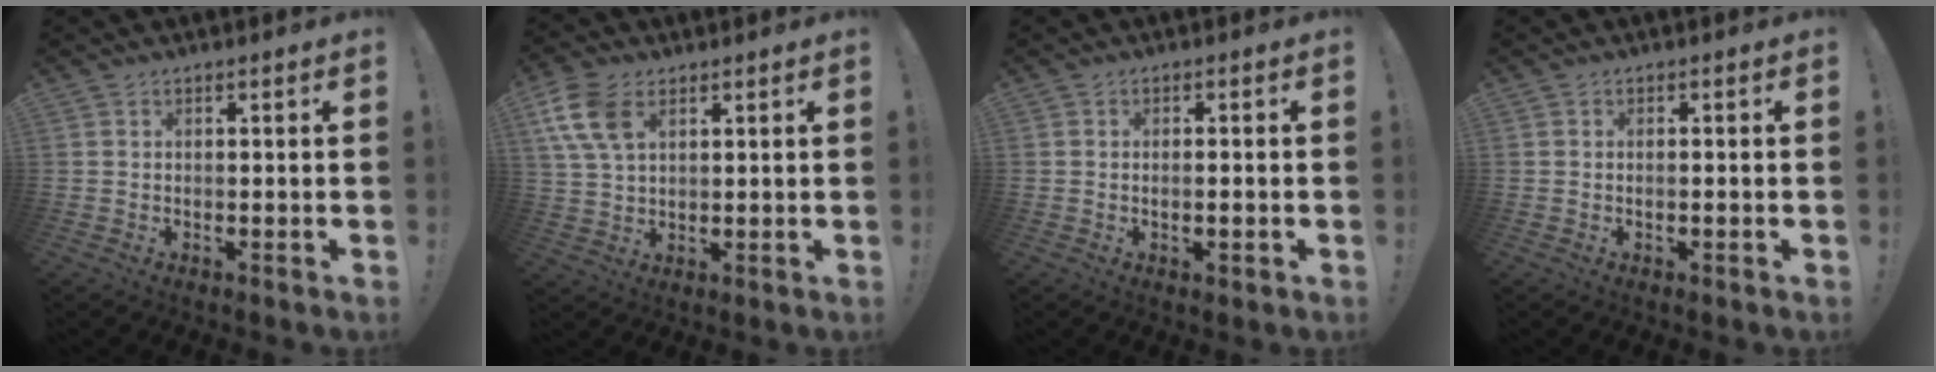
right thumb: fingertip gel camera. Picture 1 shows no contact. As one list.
[{"total": 10.8, "force": [4.8, 6.7, 7.0], "torque": [-0.140, -0.007, 0.090]}, {"total": 1.8, "force": [-0.6, 0.4, 1.6], "torque": [-0.020, 0.001, -0.011]}, {"total": 0.7, "force": [-0.5, -0.1, 0.4], "torque": [-0.008, -0.001, -0.010]}]